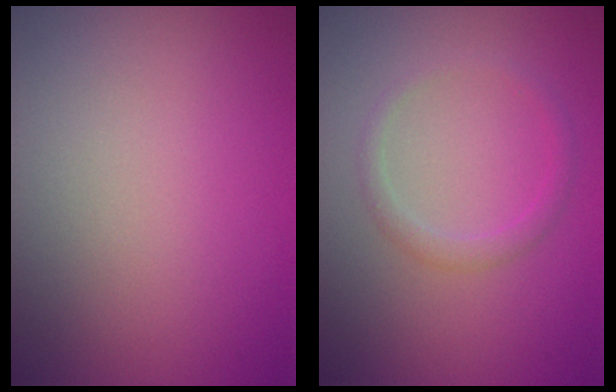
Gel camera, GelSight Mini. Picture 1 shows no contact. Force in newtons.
{"total": 1.4, "press": 1.4, "slide": 0.0}